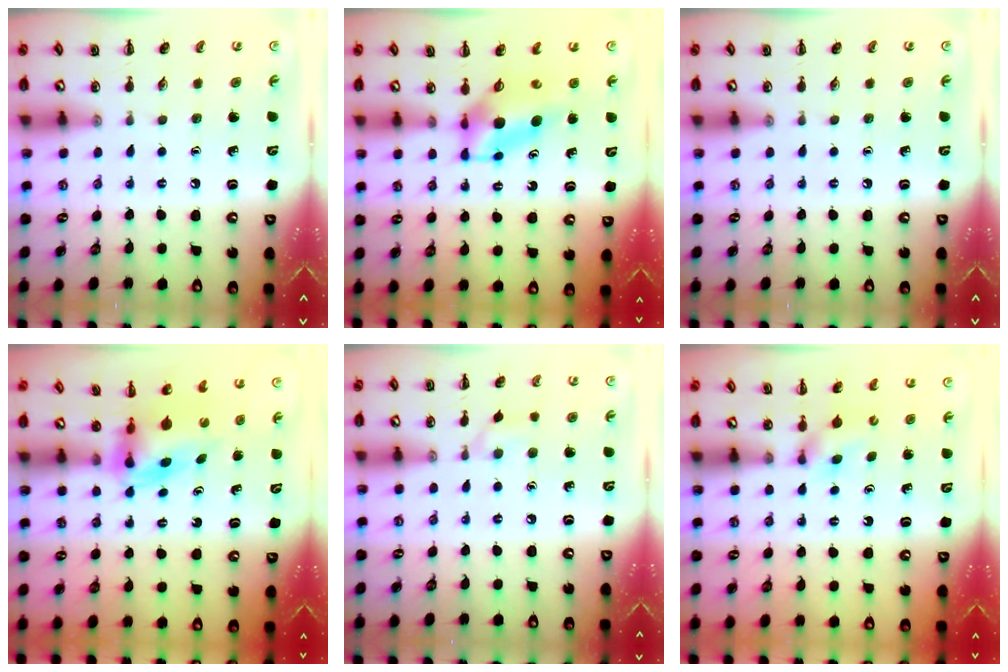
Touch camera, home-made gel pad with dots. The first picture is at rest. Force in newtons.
{"total": 5.6, "press": 5.5, "slide": 1.1}
{"total": 0.0}
{"total": 5.3, "press": 5.2, "slide": 0.9}
{"total": 6.0, "press": 5.6, "slide": 2.0}
{"total": 4.2, "press": 4.0, "slide": 1.0}